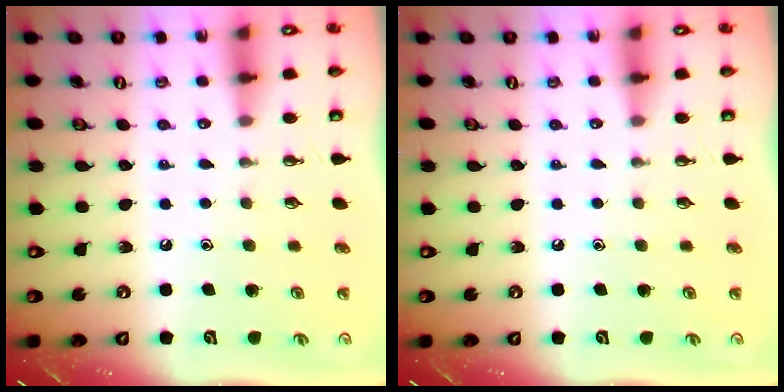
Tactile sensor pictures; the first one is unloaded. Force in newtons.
{"total": 0.0}